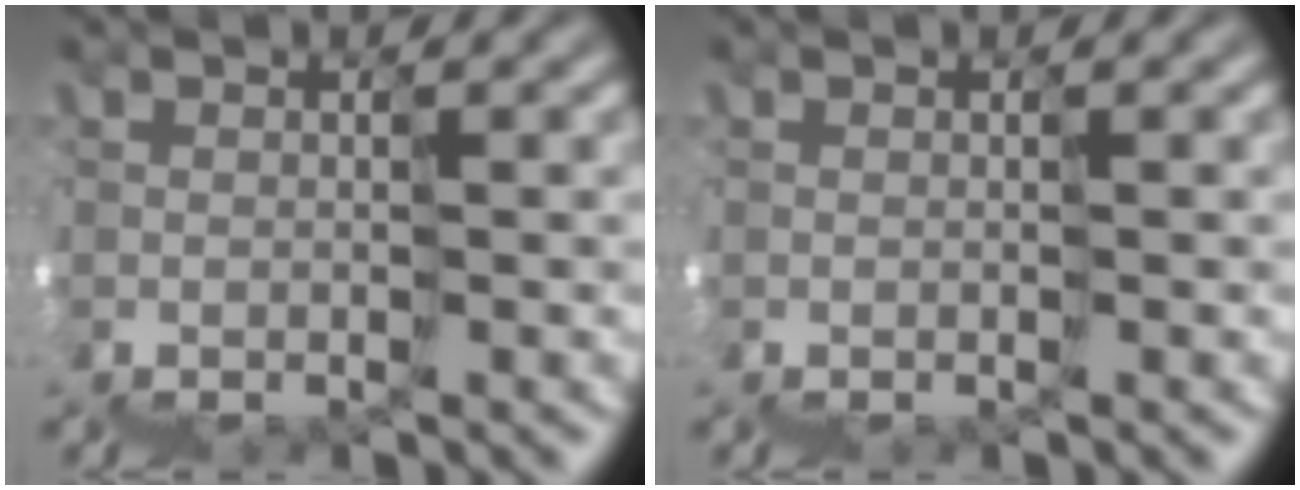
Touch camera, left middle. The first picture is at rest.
{"total": 0.0}